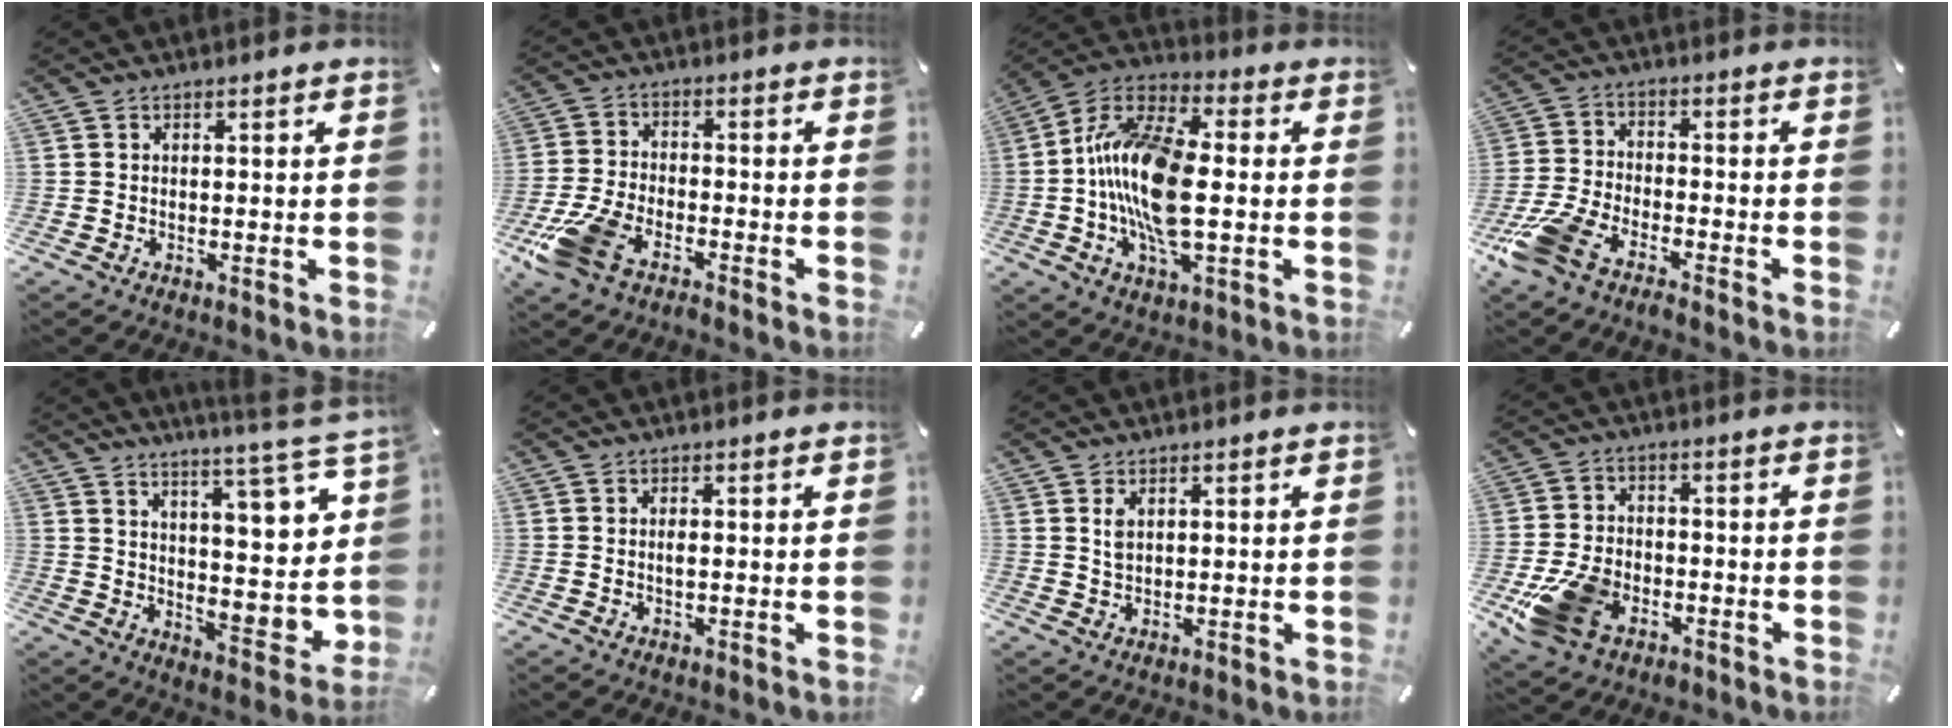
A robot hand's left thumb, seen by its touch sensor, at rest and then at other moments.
{"total": 10.2, "force": [-6.8, 4.5, 6.2], "torque": [-0.142, 0.020, -0.130]}
{"total": 17.4, "force": [-1.7, 8.2, 15.2], "torque": [-0.323, -0.001, -0.033]}
{"total": 9.9, "force": [-7.4, 3.5, 5.5], "torque": [-0.130, 0.021, -0.146]}
{"total": 13.4, "force": [6.3, 5.1, 10.6], "torque": [-0.114, -0.093, 0.097]}
{"total": 1.3, "force": [0.0, 0.3, 1.2], "torque": [-0.024, -0.001, -0.001]}
{"total": 2.1, "force": [0.8, 1.0, 1.6], "torque": [-0.036, 0.002, 0.015]}
{"total": 11.6, "force": [-5.3, 7.8, 6.7], "torque": [-0.138, 0.024, -0.090]}